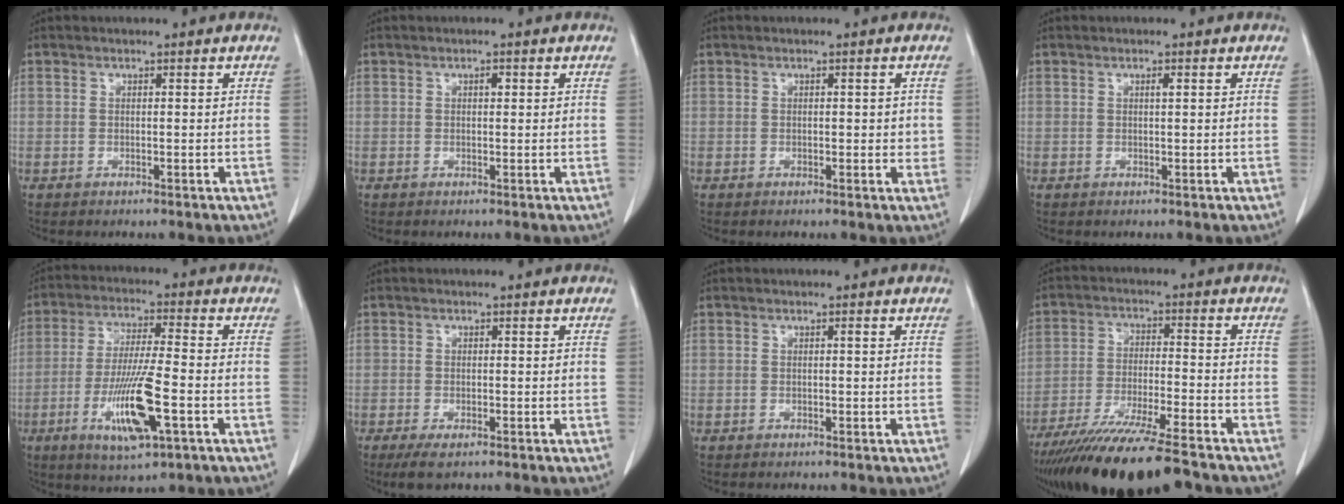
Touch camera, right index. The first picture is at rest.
{"total": 0.8, "force": [0.3, 0.3, 0.7], "torque": [-0.011, 0.001, 0.002]}
{"total": 2.2, "force": [0.1, 1.2, 1.8], "torque": [-0.019, 0.000, 0.001]}
{"total": 0.6, "force": [0.2, 0.0, 0.6], "torque": [-0.013, 0.000, 0.004]}
{"total": 12.1, "force": [-4.2, 1.2, 11.2], "torque": [-0.215, -0.018, -0.075]}
{"total": 3.1, "force": [-2.0, 0.9, 2.1], "torque": [-0.043, -0.007, -0.031]}
{"total": 0.0}
{"total": 18.0, "force": [-14.9, 1.1, 10.0], "torque": [-0.172, -0.041, -0.249]}